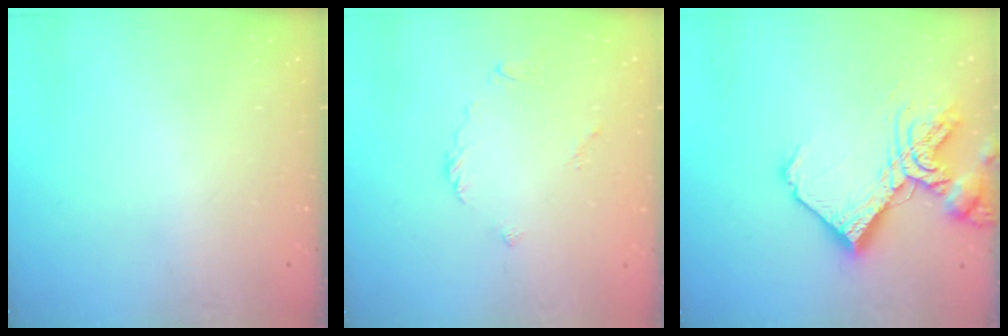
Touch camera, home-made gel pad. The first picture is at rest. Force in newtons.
{"total": 2.2, "press": 2.2, "slide": 0.6}
{"total": 15.4, "press": 15.3, "slide": 2.1}